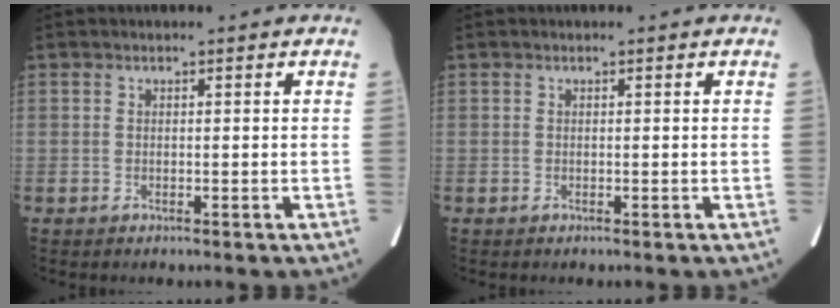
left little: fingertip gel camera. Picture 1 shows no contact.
{"total": 0.0}